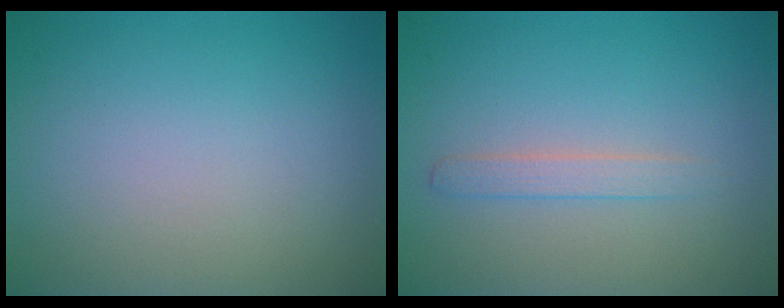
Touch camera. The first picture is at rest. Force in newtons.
{"total": 1.4, "press": 1.4, "slide": 0.0}